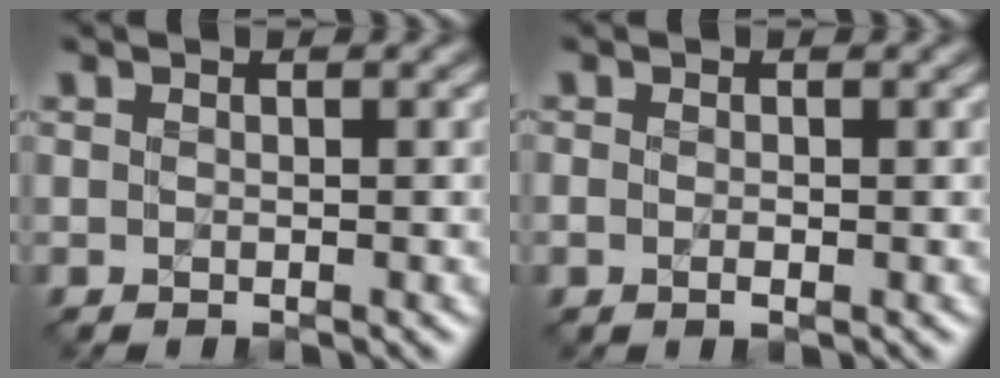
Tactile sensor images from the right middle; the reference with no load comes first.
{"total": 0.9, "force": [0.0, -0.6, -0.7], "torque": [-0.014, -0.002, 0.003]}